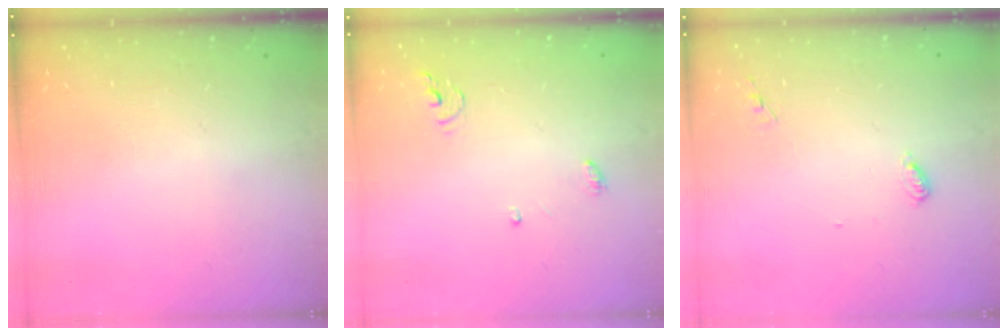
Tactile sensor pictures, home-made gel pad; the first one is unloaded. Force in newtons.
{"total": 4.2, "press": 4.1, "slide": 0.3}
{"total": 4.6, "press": 4.6, "slide": 0.4}